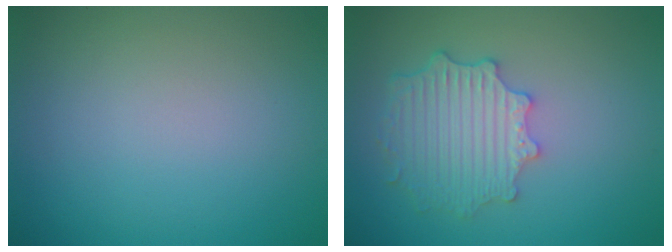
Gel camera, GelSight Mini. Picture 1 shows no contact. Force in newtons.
{"total": 4.9, "press": 4.0, "slide": 2.8}